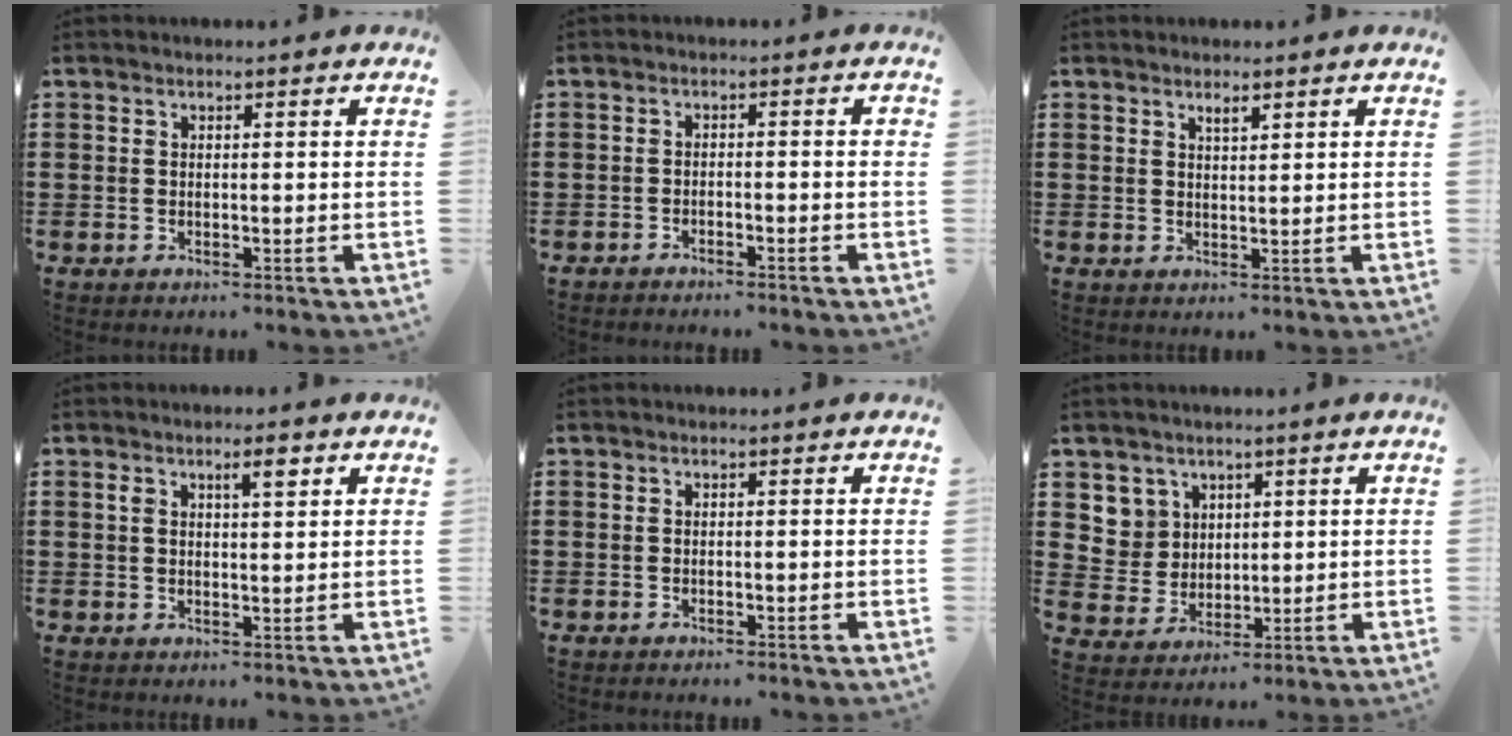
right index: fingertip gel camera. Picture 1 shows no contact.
{"total": 1.7, "force": [-1.7, 0.0, 0.1], "torque": [-0.005, 0.002, -0.036]}
{"total": 1.4, "force": [1.0, 0.4, 0.8], "torque": [-0.018, 0.001, 0.018]}
{"total": 3.2, "force": [1.5, 0.9, 2.7], "torque": [-0.042, -0.001, 0.021]}
{"total": 0.0}
{"total": 5.5, "force": [2.5, 4.8, 0.3], "torque": [-0.036, 0.009, 0.050]}